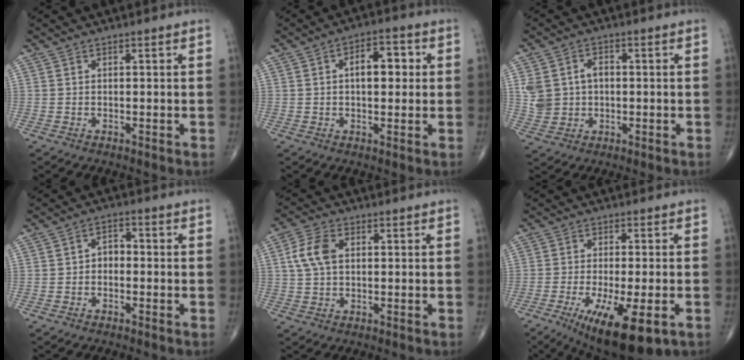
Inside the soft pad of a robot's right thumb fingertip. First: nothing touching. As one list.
[{"total": 7.0, "force": [1.0, 3.8, 5.8], "torque": [-0.066, 0.012, 0.008]}, {"total": 7.6, "force": [0.7, 5.9, 4.6], "torque": [-0.076, 0.010, 0.019]}, {"total": 3.0, "force": [-0.6, 2.1, 2.1], "torque": [-0.019, 0.016, -0.021]}, {"total": 6.3, "force": [1.1, 3.9, 4.8], "torque": [-0.102, 0.011, 0.018]}, {"total": 14.3, "force": [-6.2, 4.2, 12.2], "torque": [-0.198, -0.015, -0.089]}]